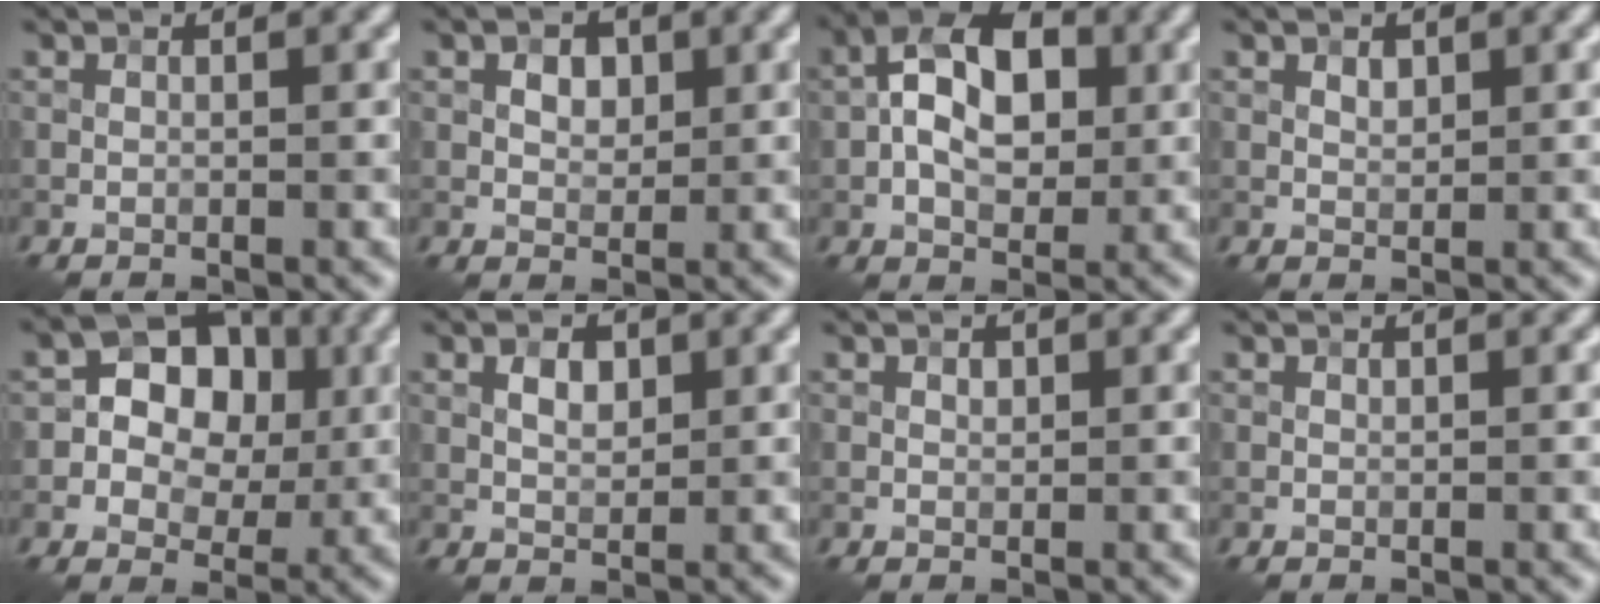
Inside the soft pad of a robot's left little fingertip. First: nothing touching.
{"total": 2.4, "force": [0.8, 1.6, 1.6], "torque": [-0.025, -0.001, 0.013]}
{"total": 7.5, "force": [0.5, 4.5, 6.0], "torque": [-0.102, 0.016, -0.004]}
{"total": 1.2, "force": [0.6, 0.7, 0.7], "torque": [-0.011, 0.000, 0.011]}
{"total": 7.3, "force": [0.7, 5.8, 4.4], "torque": [-0.042, 0.014, -0.012]}
{"total": 2.0, "force": [0.7, 1.2, 1.5], "torque": [-0.025, 0.000, 0.011]}
{"total": 0.6, "force": [0.4, 0.4, 0.3], "torque": [-0.006, 0.000, 0.005]}
{"total": 0.0}